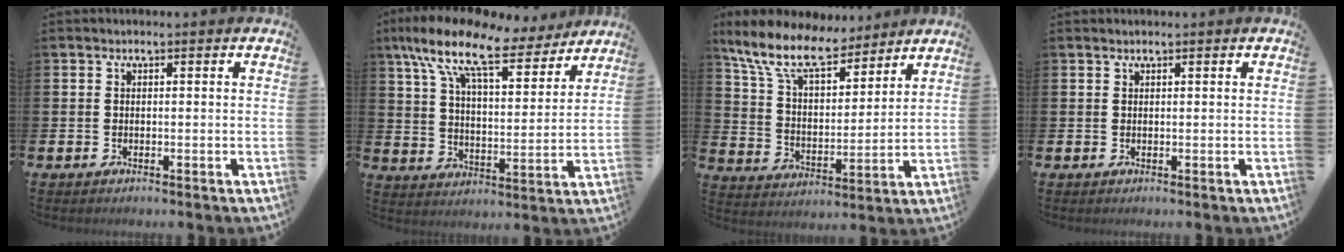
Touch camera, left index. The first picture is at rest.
{"total": 12.3, "force": [9.4, 4.0, 6.8], "torque": [-0.154, -0.051, 0.159]}
{"total": 10.7, "force": [9.1, 3.5, 4.4], "torque": [-0.125, -0.047, 0.164]}
{"total": 0.7, "force": [0.7, 0.1, 0.0], "torque": [0.005, -0.002, 0.012]}